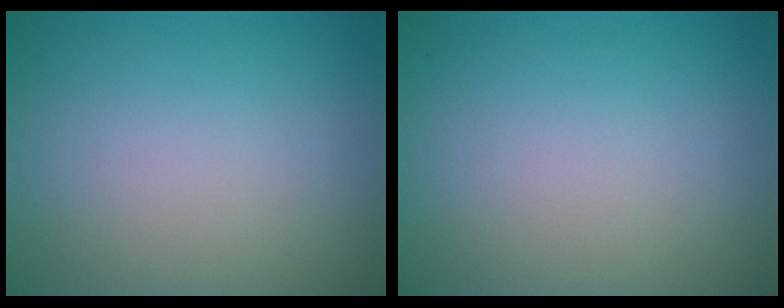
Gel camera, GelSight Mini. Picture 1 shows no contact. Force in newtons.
{"total": 0.0}